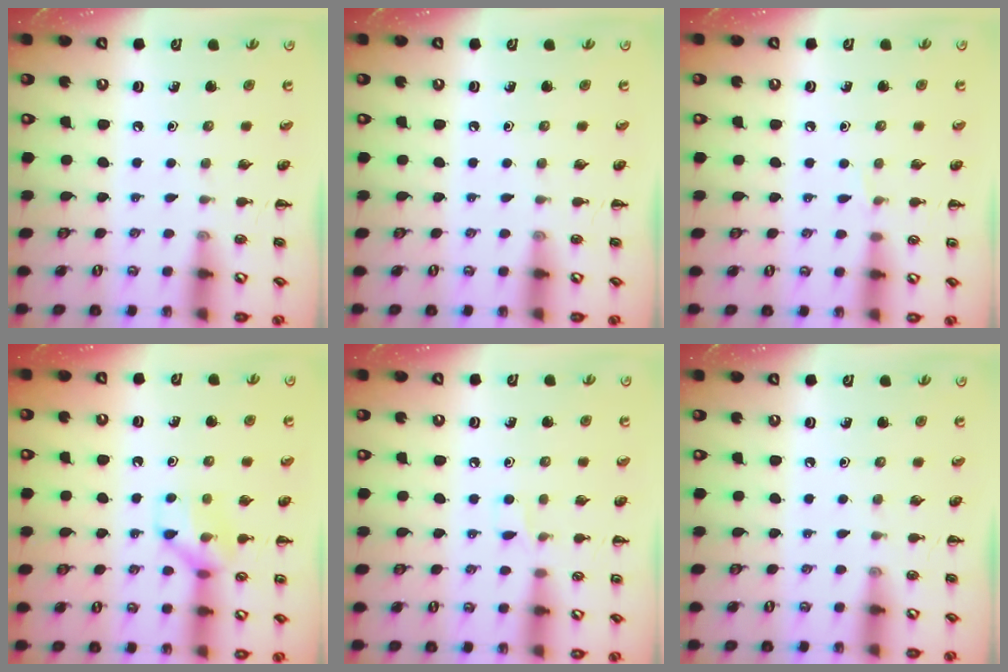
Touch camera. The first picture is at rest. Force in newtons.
{"total": 0.0}
{"total": 3.5, "press": 3.3, "slide": 1.0}
{"total": 9.1, "press": 9.1, "slide": 0.4}
{"total": 4.0, "press": 3.8, "slide": 1.1}
{"total": 0.0}